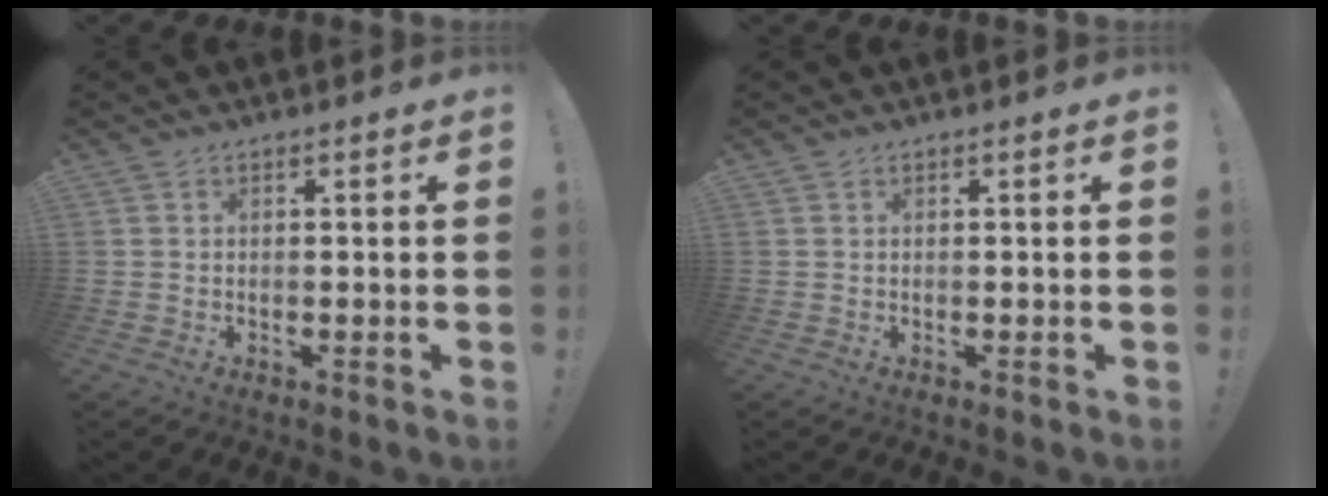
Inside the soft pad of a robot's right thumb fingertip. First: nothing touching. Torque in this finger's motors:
{"motor_torque": [-0.23, 0.41, 0.03, -0.11, 0.00]}